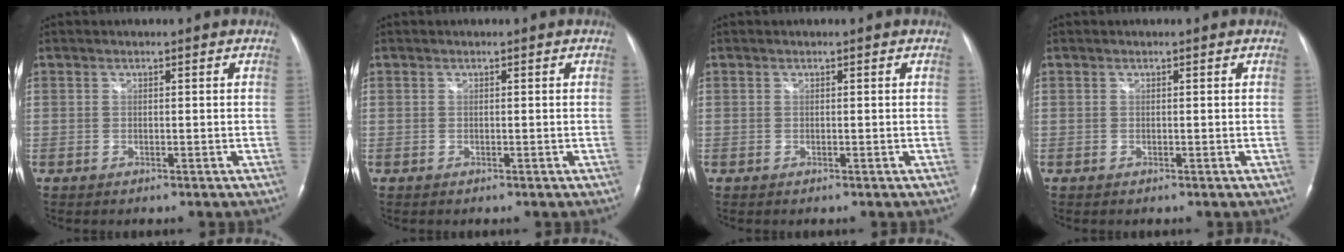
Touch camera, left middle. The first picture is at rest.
{"total": 0.0}
{"total": 0.0}
{"total": 0.0}